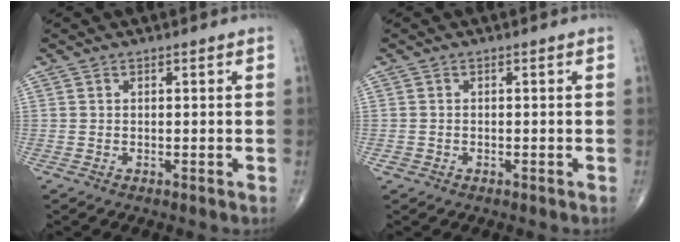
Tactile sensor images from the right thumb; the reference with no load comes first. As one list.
[{"total": 0.8, "force": [-0.4, 0.7, 0.2], "torque": [-0.001, 0.005, -0.006]}]